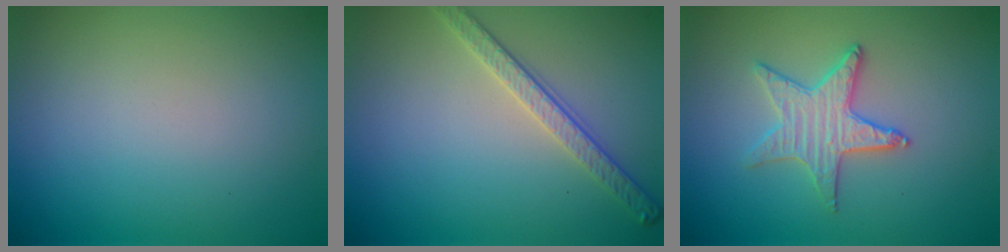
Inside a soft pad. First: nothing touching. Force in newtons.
{"total": 2.8, "press": 2.7, "slide": 0.8}
{"total": 3.1, "press": 3.1, "slide": 0.4}